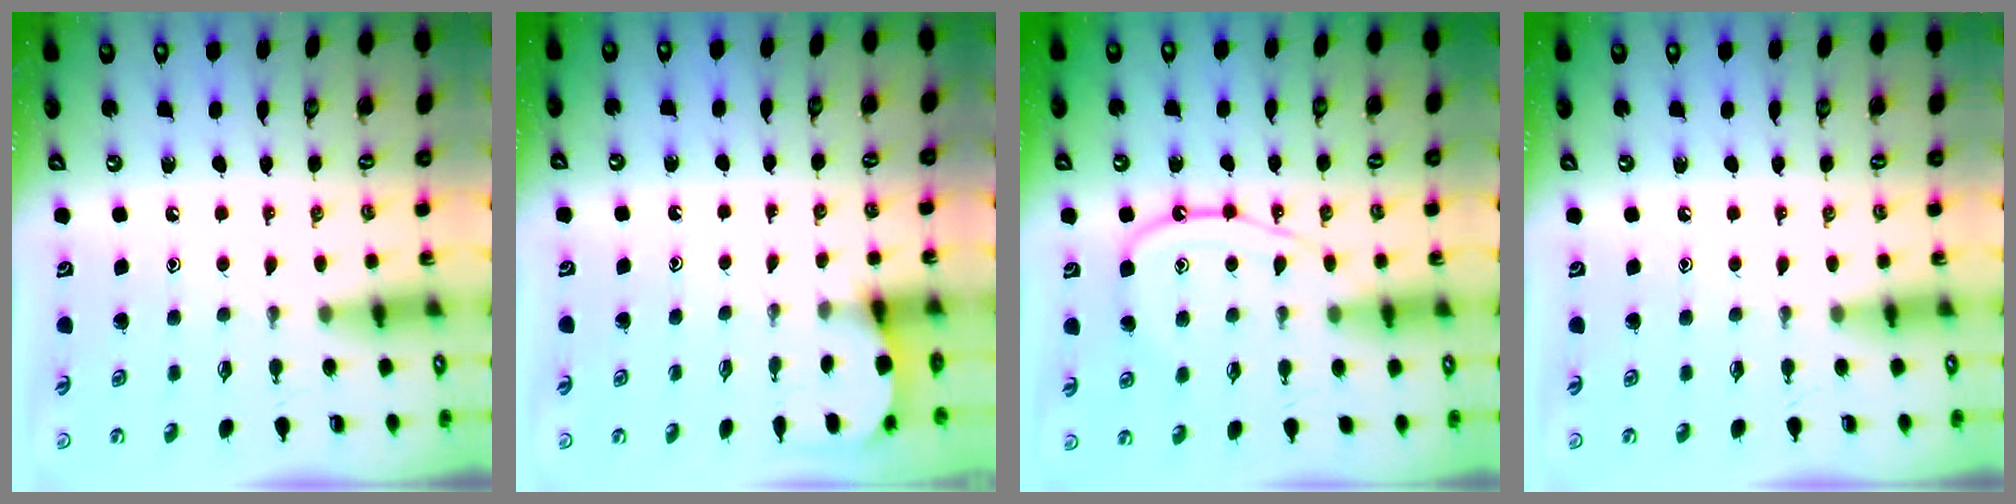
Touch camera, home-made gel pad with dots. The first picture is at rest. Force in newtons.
{"total": 2.7, "press": 2.7, "slide": 0.3}
{"total": 11.8, "press": 11.8, "slide": 1.1}
{"total": 0.0}